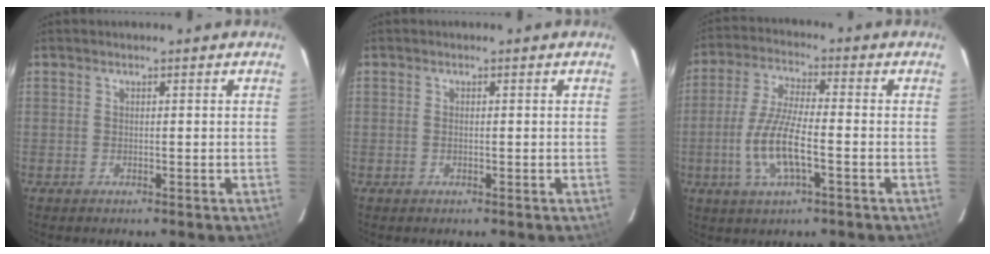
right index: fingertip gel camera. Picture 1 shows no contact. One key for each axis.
{"total": 0.5, "fx": -0.1, "fy": 0.2, "fz": 0.5, "tx": -0.011, "ty": 0.001, "tz": -0.003}
{"total": 10.5, "fx": -3.1, "fy": 2.6, "fz": 9.7, "tx": -0.202, "ty": -0.006, "tz": -0.060}